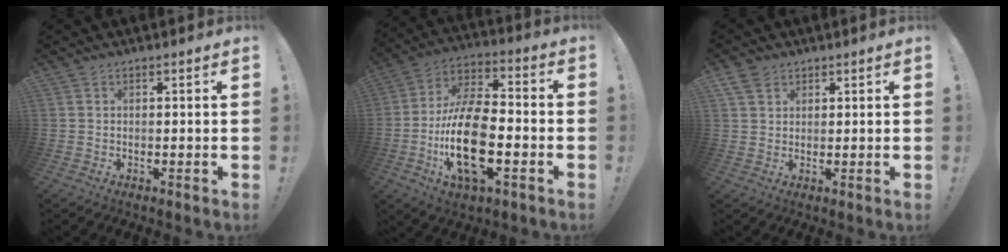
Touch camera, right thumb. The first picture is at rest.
{"total": 20.8, "force": [-5.4, 10.1, 17.4], "torque": [-0.333, 0.016, -0.087]}
{"total": 4.2, "force": [2.7, 2.8, 1.6], "torque": [-0.025, -0.011, 0.051]}